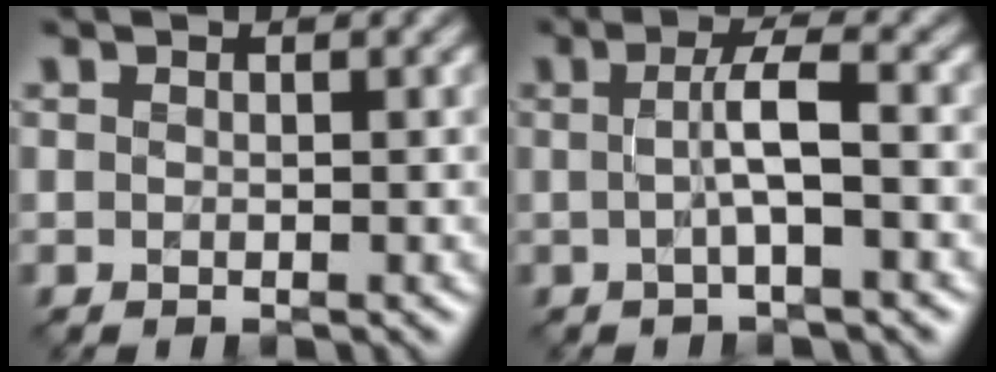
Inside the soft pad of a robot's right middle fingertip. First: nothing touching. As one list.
[{"total": 3.2, "force": [-0.1, 0.4, 3.2], "torque": [-0.059, 0.003, -0.005]}]